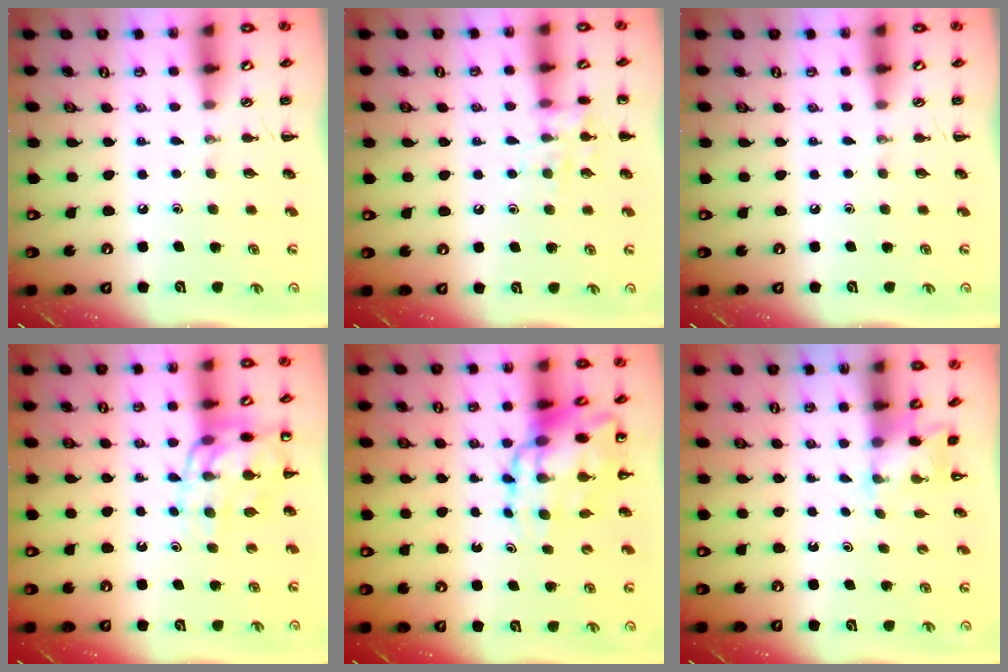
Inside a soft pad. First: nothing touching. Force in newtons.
{"total": 9.4, "press": 9.4, "slide": 0.6}
{"total": 0.0}
{"total": 12.7, "press": 12.4, "slide": 2.9}
{"total": 12.2, "press": 11.7, "slide": 3.3}
{"total": 2.0, "press": 2.0, "slide": 0.5}